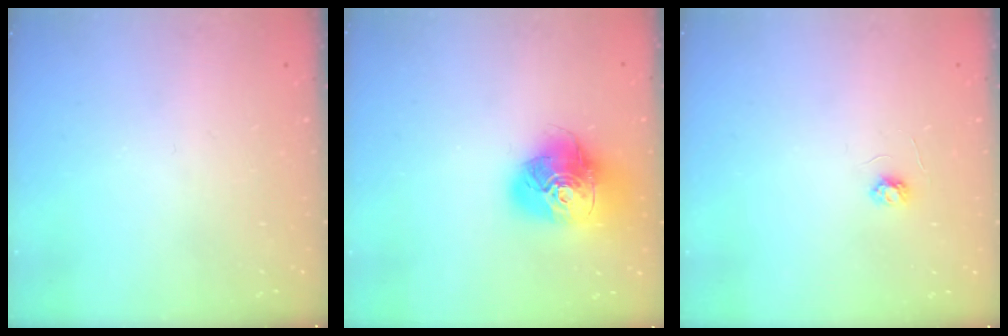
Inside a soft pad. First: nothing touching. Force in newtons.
{"total": 17.1, "press": 17.0, "slide": 2.2}
{"total": 3.1, "press": 3.1, "slide": 0.3}